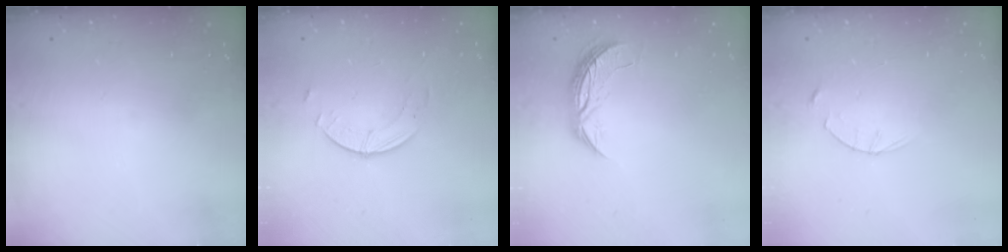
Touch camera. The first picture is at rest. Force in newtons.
{"total": 2.5, "press": 2.5, "slide": 0.3}
{"total": 7.1, "press": 7.1, "slide": 0.4}
{"total": 2.8, "press": 2.8, "slide": 0.4}